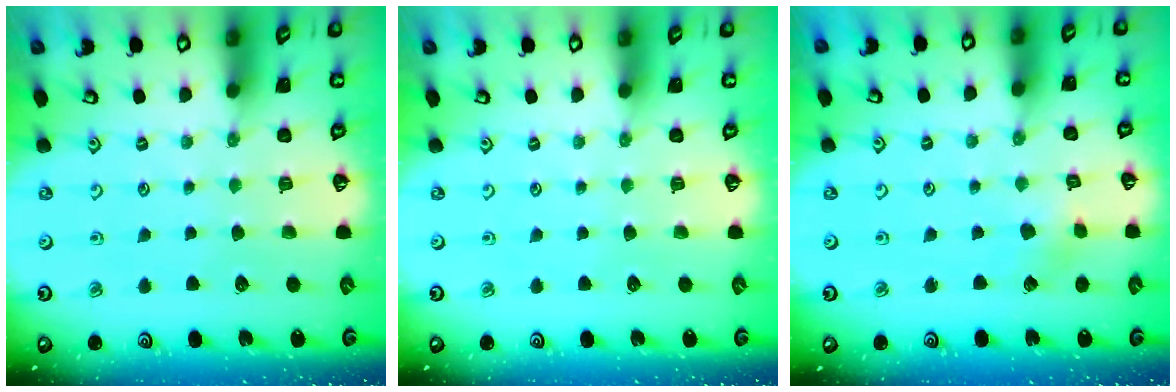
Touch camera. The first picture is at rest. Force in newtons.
{"total": 0.0}
{"total": 2.7, "press": 2.7, "slide": 0.3}